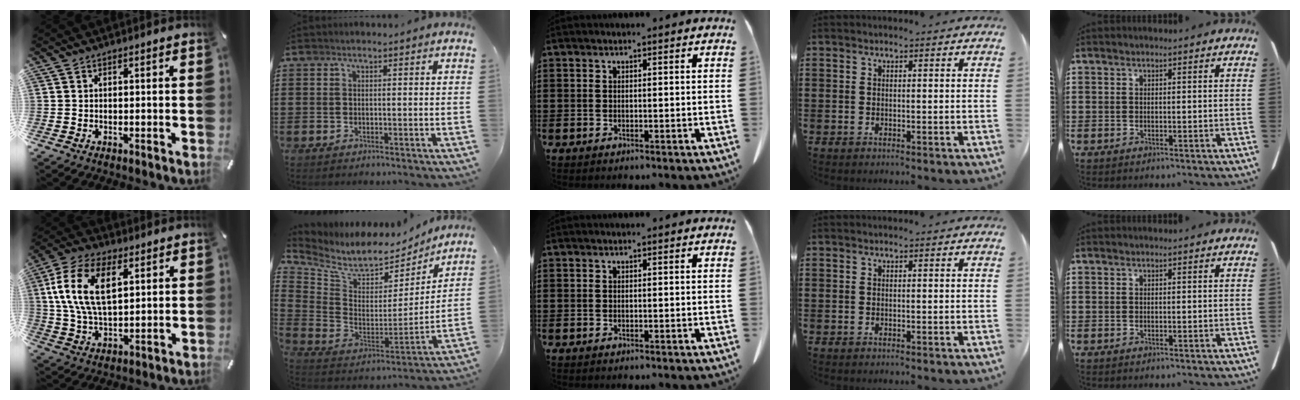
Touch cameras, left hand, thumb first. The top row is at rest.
{"thumb": {"total": 14.3, "force": [4.8, 8.0, 10.9], "torque": [-0.255, 0.005, 0.084]}, "index": {"total": 7.1, "force": [6.1, 2.6, 2.6], "torque": [-0.081, -0.053, 0.104]}}